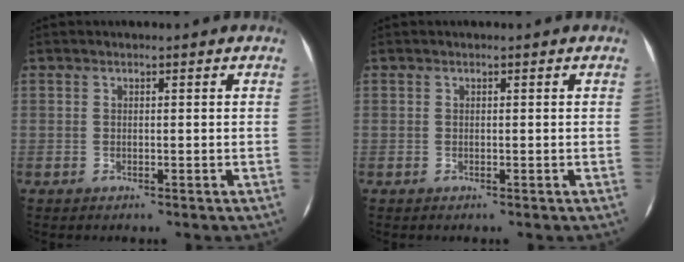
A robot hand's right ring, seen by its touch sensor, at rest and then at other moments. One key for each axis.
{"total": 0.0}